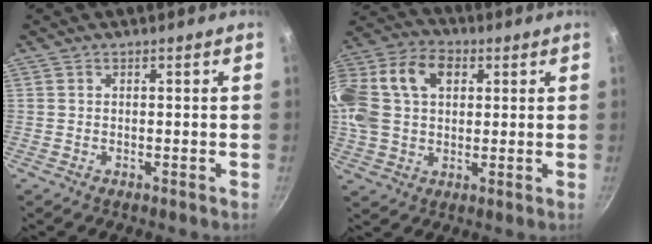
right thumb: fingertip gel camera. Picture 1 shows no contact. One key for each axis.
{"total": 24.7, "fx": 6.4, "fy": 17.7, "fz": 16.0, "tx": -0.370, "ty": 0.048, "tz": 0.102}